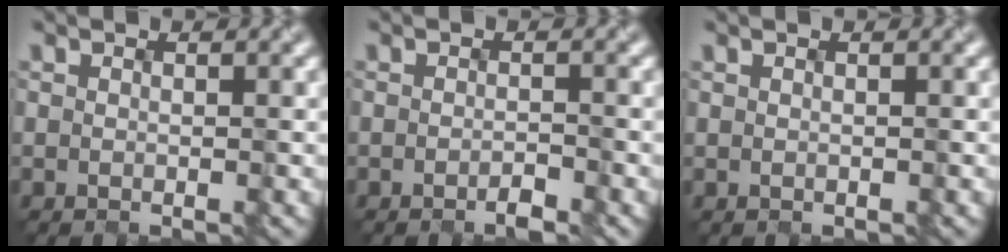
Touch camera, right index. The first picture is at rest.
{"total": 1.2, "force": [-1.0, 0.1, 0.7], "torque": [-0.013, -0.002, -0.014]}
{"total": 0.0}